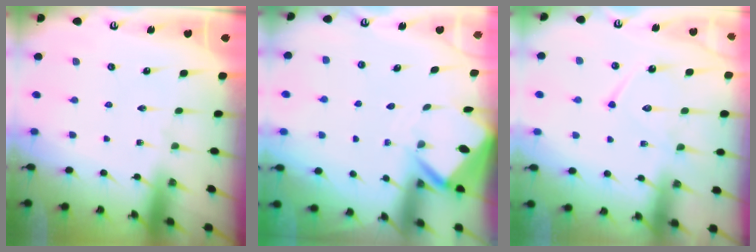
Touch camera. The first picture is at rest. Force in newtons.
{"total": 3.4, "press": 3.4, "slide": 0.3}
{"total": 12.4, "press": 12.3, "slide": 0.9}